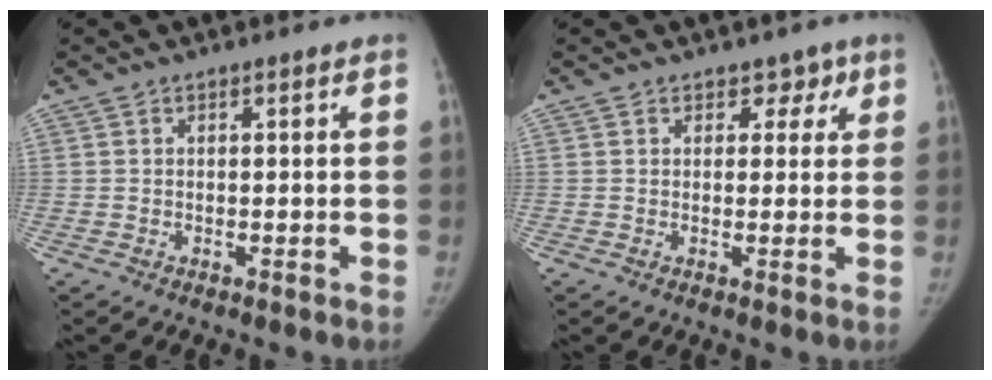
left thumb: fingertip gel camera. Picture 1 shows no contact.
{"total": 3.1, "force": [1.8, 2.4, 0.8], "torque": [0.020, -0.007, 0.018]}